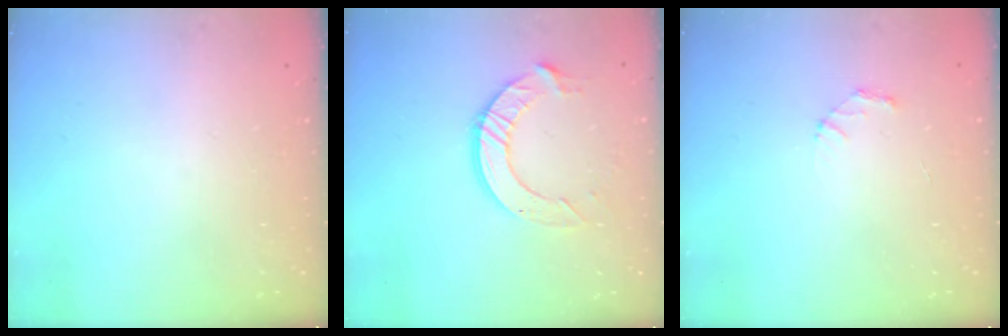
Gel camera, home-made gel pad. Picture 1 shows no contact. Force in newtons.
{"total": 10.2, "press": 10.2, "slide": 1.0}
{"total": 1.9, "press": 1.9, "slide": 0.2}